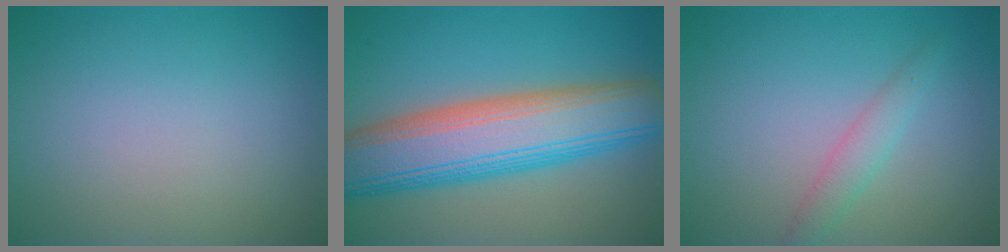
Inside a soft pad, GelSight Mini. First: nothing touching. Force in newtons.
{"total": 10.8, "press": 10.7, "slide": 0.8}
{"total": 1.9, "press": 1.9, "slide": 0.0}